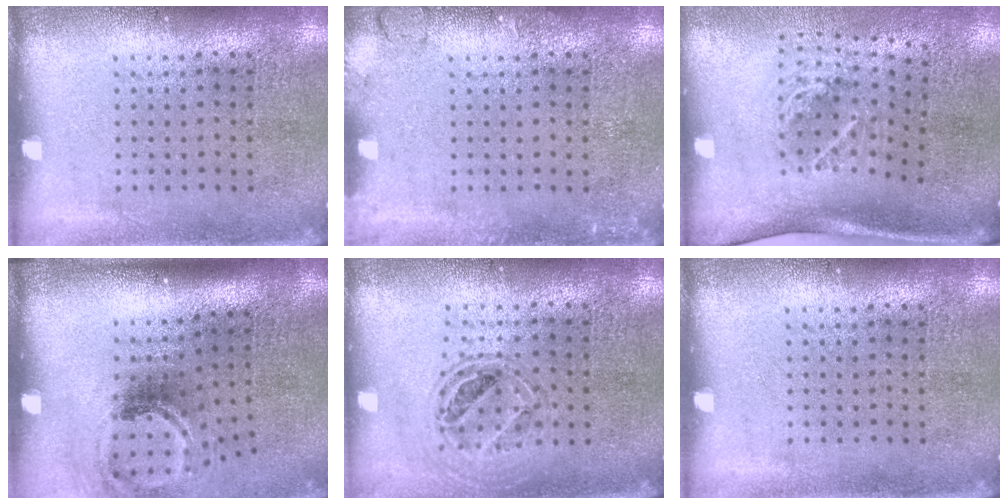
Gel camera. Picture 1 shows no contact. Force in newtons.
{"total": 1.4, "press": 1.4, "slide": 0.2}
{"total": 2.0, "press": 1.3, "slide": 1.5}
{"total": 2.0, "press": 1.2, "slide": 1.6}
{"total": 0.8, "press": 0.8, "slide": 0.1}
{"total": 0.0}